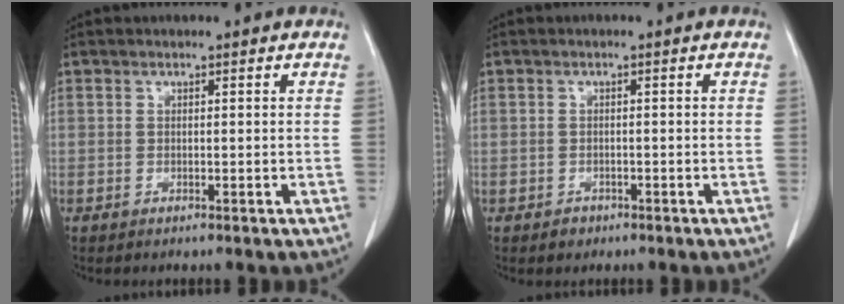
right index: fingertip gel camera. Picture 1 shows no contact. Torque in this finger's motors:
{"motor_torque": [-1.41, 0.41, -0.64, -0.21]}